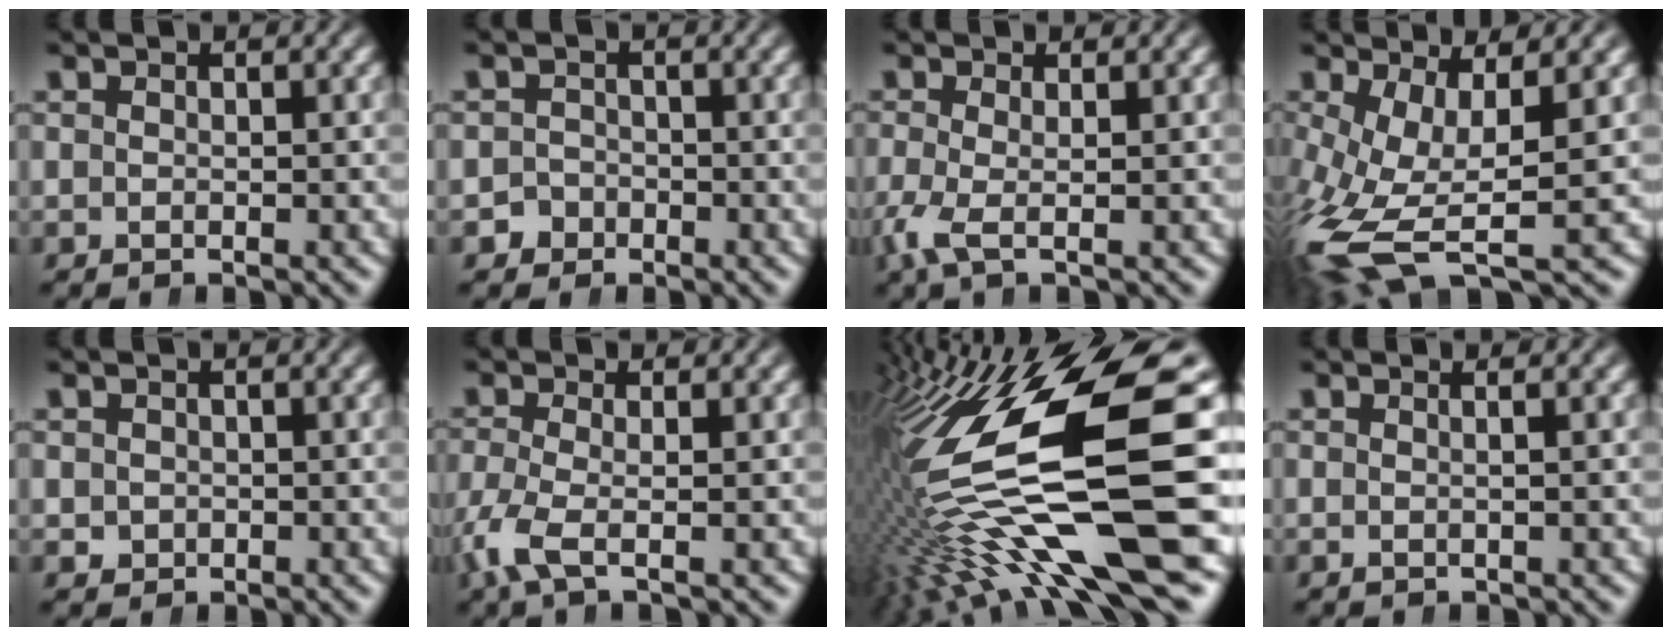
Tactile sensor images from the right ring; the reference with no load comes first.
{"total": 2.9, "force": [-1.7, 2.3, 0.0], "torque": [-0.005, -0.014, -0.030]}
{"total": 2.2, "force": [-0.9, 0.6, 1.9], "torque": [-0.065, -0.024, -0.008]}
{"total": 8.1, "force": [-3.1, 4.2, 6.2], "torque": [-0.160, -0.062, -0.016]}
{"total": 1.3, "force": [-0.3, 1.2, 0.3], "torque": [-0.015, -0.014, 0.006]}
{"total": 3.1, "force": [-1.4, 1.2, 2.6], "torque": [-0.078, -0.024, -0.014]}
{"total": 18.4, "force": [-1.9, 8.1, 16.5], "torque": [-0.290, -0.028, -0.004]}
{"total": 0.9, "force": [0.0, -0.4, 0.8], "torque": [-0.013, 0.000, 0.001]}